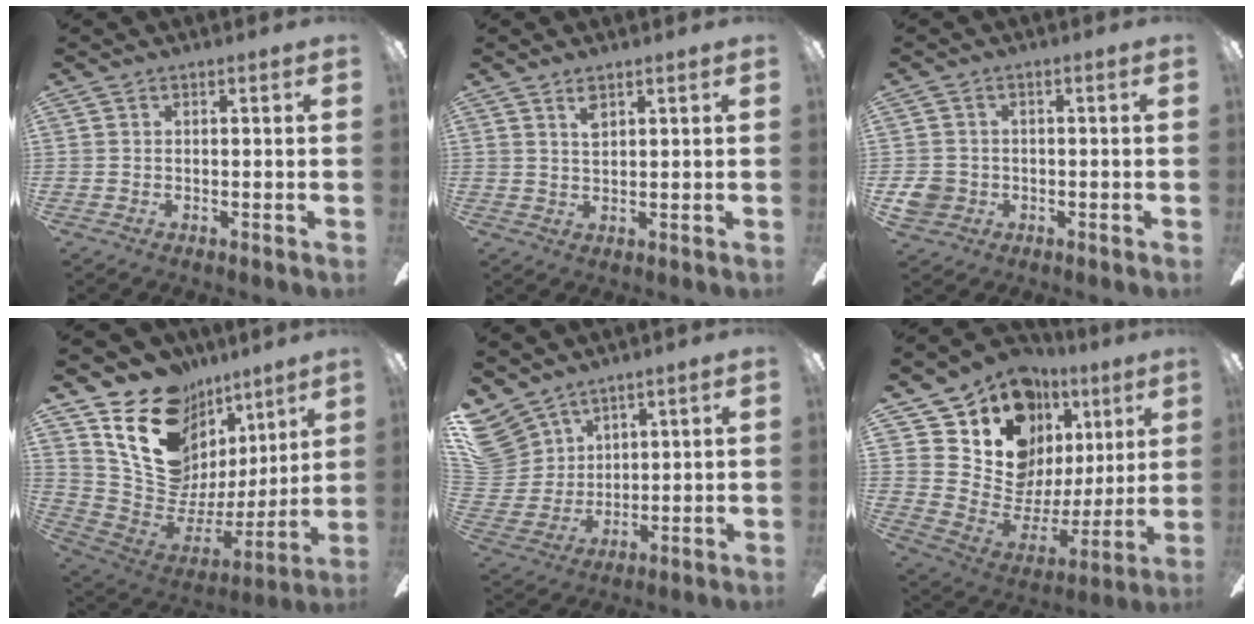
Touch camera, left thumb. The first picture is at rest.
{"total": 3.1, "force": [2.1, 1.2, 1.9], "torque": [-0.036, 0.000, 0.035]}
{"total": 4.6, "force": [-0.8, 4.3, 1.4], "torque": [-0.033, 0.006, -0.016]}
{"total": 19.7, "force": [11.0, 13.9, 8.7], "torque": [-0.144, -0.068, 0.214]}
{"total": 11.4, "force": [8.0, 7.7, 2.7], "torque": [-0.093, -0.042, 0.162]}
{"total": 15.0, "force": [10.1, 9.8, 5.2], "torque": [-0.113, -0.079, 0.195]}